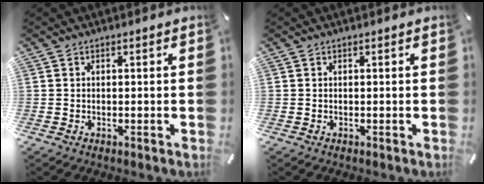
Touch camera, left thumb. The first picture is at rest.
{"total": 0.0}